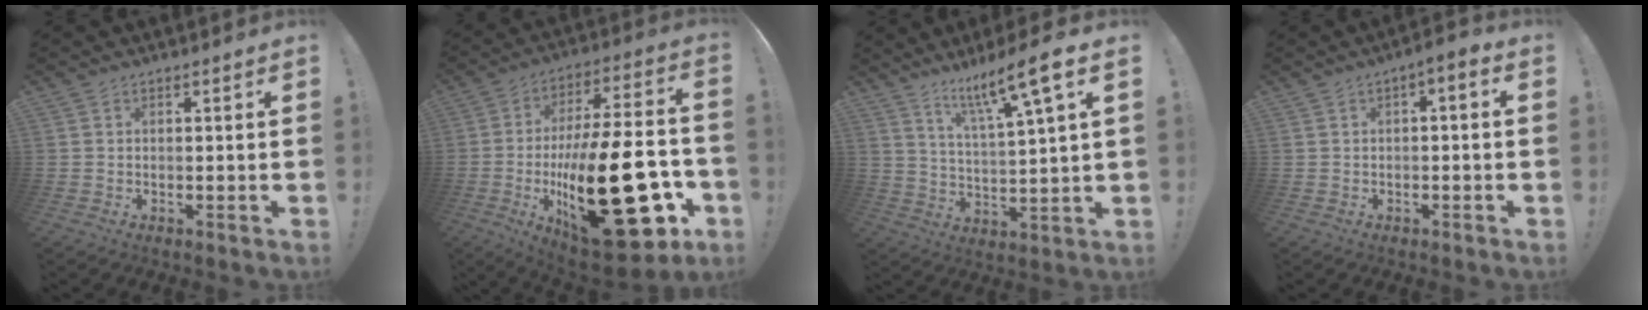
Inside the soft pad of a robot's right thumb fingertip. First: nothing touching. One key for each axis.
{"total": 36.1, "fx": -8.3, "fy": 14.1, "fz": 32.2, "tx": -0.521, "ty": 0.039, "tz": -0.107}
{"total": 13.0, "fx": 8.2, "fy": 0.8, "fz": 10.1, "tx": -0.163, "ty": -0.051, "tz": 0.122}
{"total": 3.1, "fx": -1.1, "fy": 1.0, "fz": 2.7, "tx": -0.038, "ty": 0.008, "tz": -0.022}